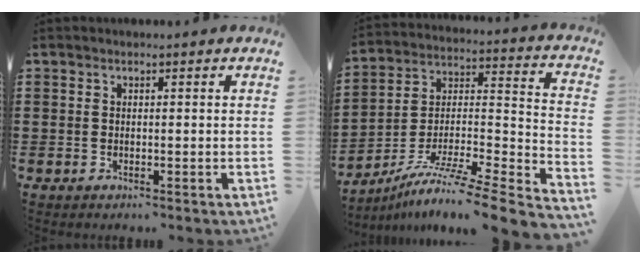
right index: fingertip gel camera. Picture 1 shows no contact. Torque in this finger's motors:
{"motor_torque": [0.66, 0.82, 0.00, 0.03]}